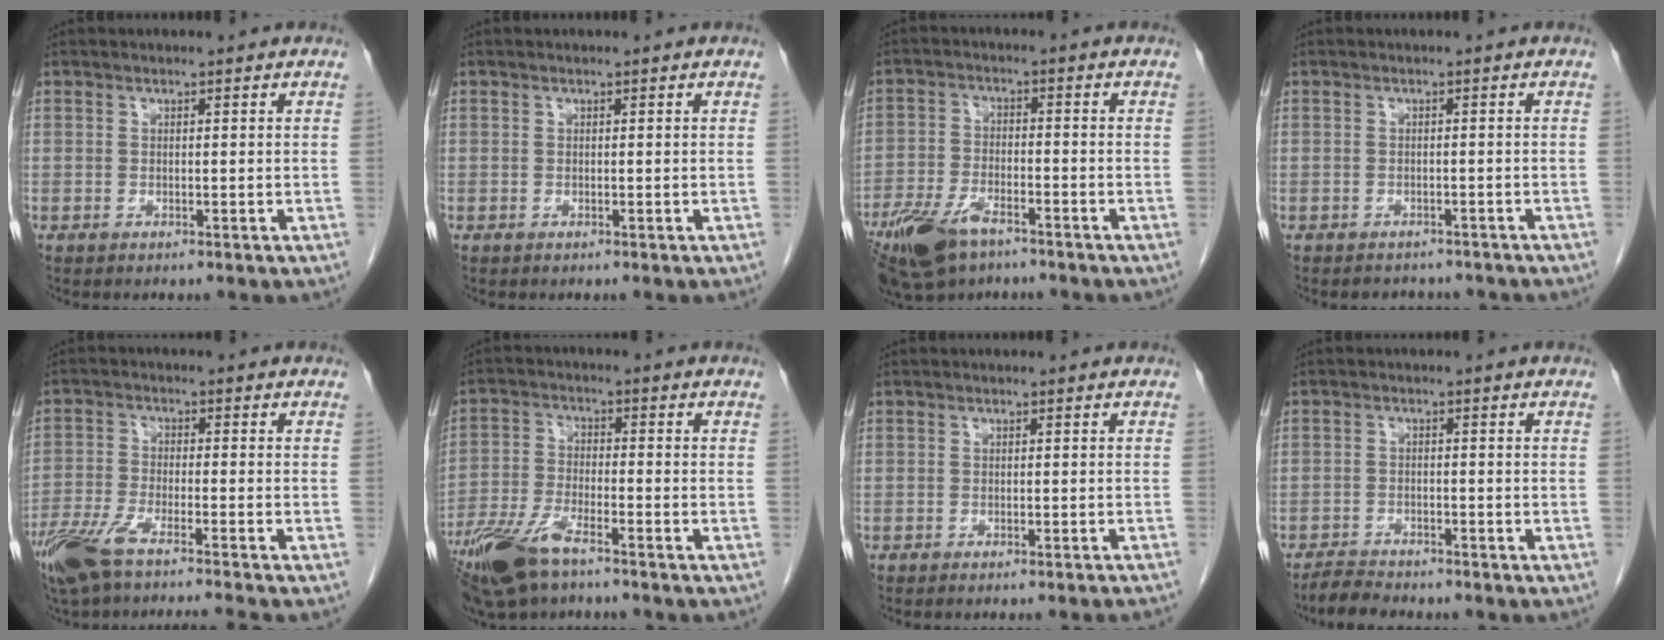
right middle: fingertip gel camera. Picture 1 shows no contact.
{"total": 0.0}
{"total": 10.8, "force": [-7.5, 4.4, 6.4], "torque": [-0.130, -0.013, -0.135]}
{"total": 4.5, "force": [-4.1, 1.8, 0.6], "torque": [-0.005, 0.001, -0.045]}
{"total": 11.6, "force": [-9.5, -0.1, 6.7], "torque": [-0.119, -0.025, -0.161]}
{"total": 11.1, "force": [-7.9, 3.2, 7.1], "torque": [-0.148, -0.020, -0.151]}
{"total": 4.4, "force": [-4.0, -0.6, 1.6], "torque": [-0.015, -0.007, -0.048]}
{"total": 3.4, "force": [-3.3, 0.4, 0.7], "torque": [-0.021, -0.013, -0.061]}